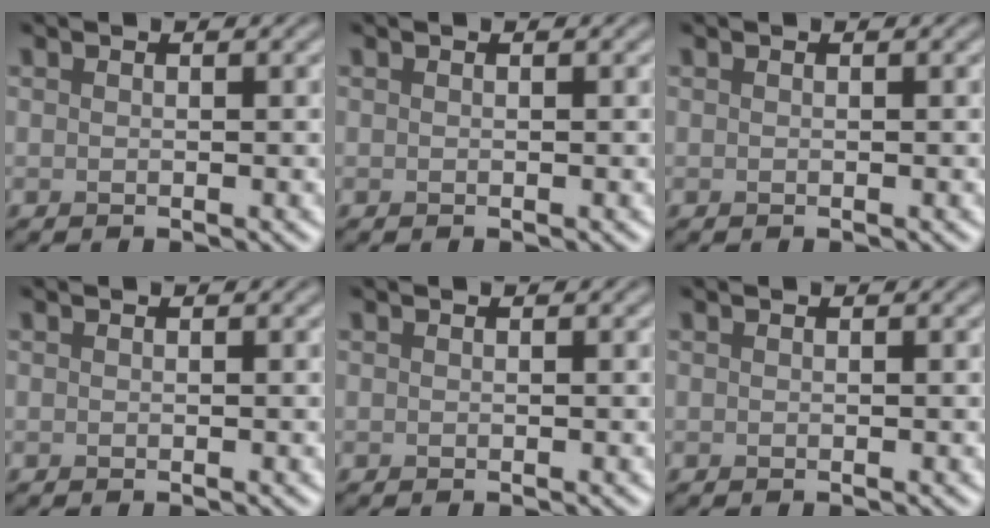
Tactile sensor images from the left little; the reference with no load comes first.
{"total": 0.0}
{"total": 0.0}
{"total": 0.0}
{"total": 0.0}
{"total": 0.0}